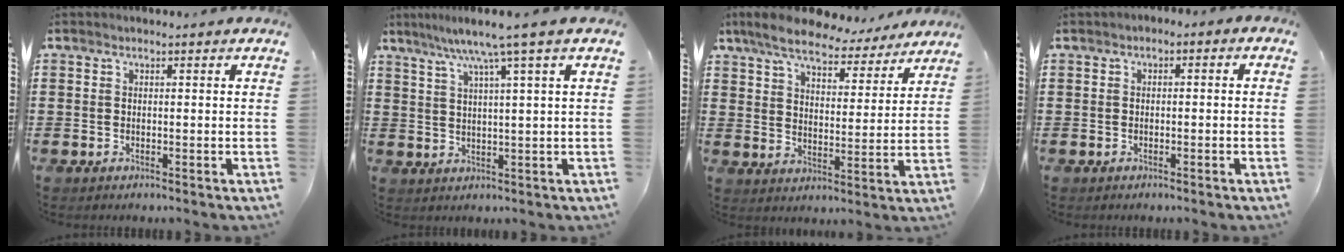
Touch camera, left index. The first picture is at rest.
{"total": 5.9, "force": [3.7, -0.7, 4.6], "torque": [-0.102, -0.010, 0.057]}
{"total": 7.5, "force": [6.8, 1.6, 2.8], "torque": [-0.084, -0.031, 0.120]}
{"total": 1.1, "force": [-1.0, 0.4, 0.2], "torque": [-0.009, 0.003, -0.023]}